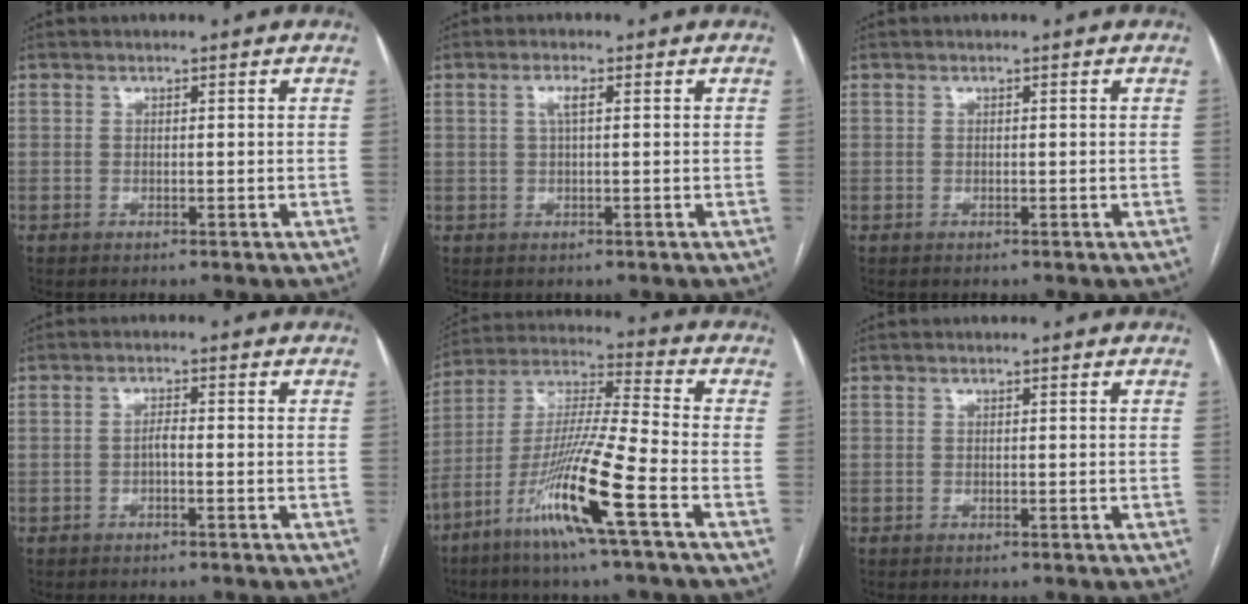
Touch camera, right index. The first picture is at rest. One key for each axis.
{"total": 2.1, "fx": 0.5, "fy": 0.3, "fz": 2.0, "tx": -0.041, "ty": 0.004, "tz": 0.009}
{"total": 0.0}
{"total": 1.5, "fx": -0.6, "fy": 0.3, "fz": 1.4, "tx": -0.023, "ty": 0.003, "tz": -0.011}
{"total": 15.2, "fx": -7.4, "fy": -0.8, "fz": 13.2, "tx": -0.268, "ty": -0.018, "tz": -0.145}
{"total": 0.0}